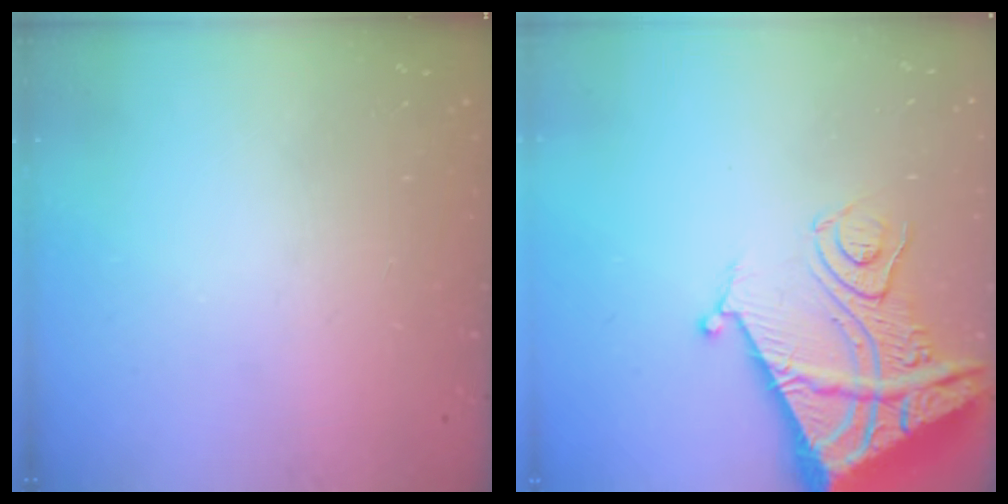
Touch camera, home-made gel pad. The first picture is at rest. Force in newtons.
{"total": 14.0, "press": 13.9, "slide": 1.8}